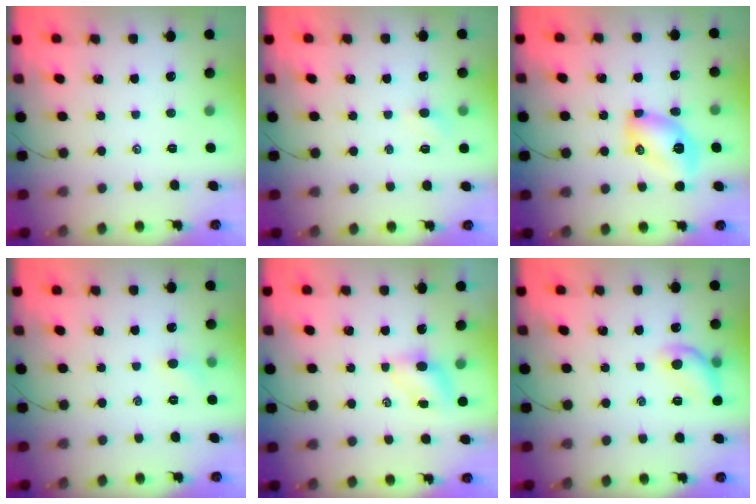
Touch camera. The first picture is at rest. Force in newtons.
{"total": 2.7, "press": 2.6, "slide": 0.9}
{"total": 10.1, "press": 10.0, "slide": 0.9}
{"total": 4.7, "press": 4.5, "slide": 1.4}
{"total": 4.7, "press": 4.7, "slide": 0.5}
{"total": 10.1, "press": 10.1, "slide": 0.4}